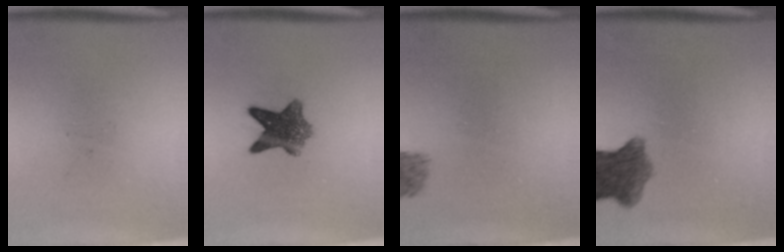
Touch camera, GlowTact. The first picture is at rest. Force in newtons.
{"total": 7.4}
{"total": 1.8}
{"total": 7.2}